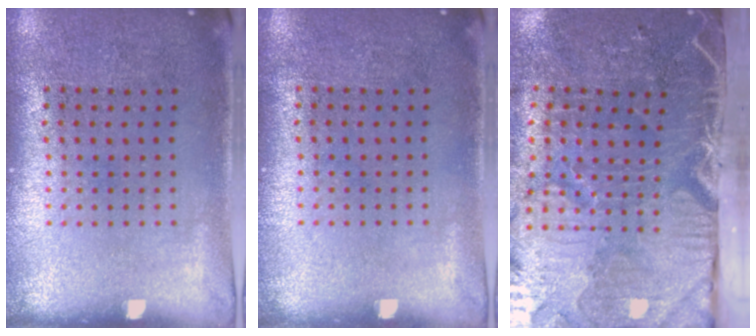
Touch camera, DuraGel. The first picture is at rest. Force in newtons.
{"total": 0.0}
{"total": 5.4, "press": 4.4, "slide": 3.1}